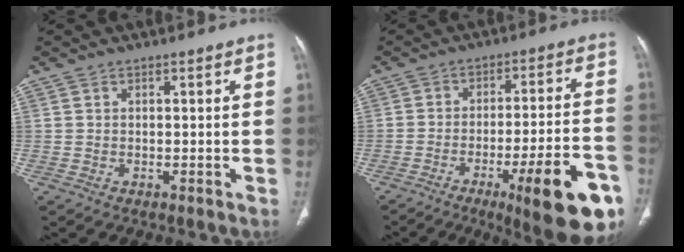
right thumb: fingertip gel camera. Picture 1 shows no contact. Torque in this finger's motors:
{"motor_torque": [2.74, 0.23, 1.11, -1.66, 0.35]}